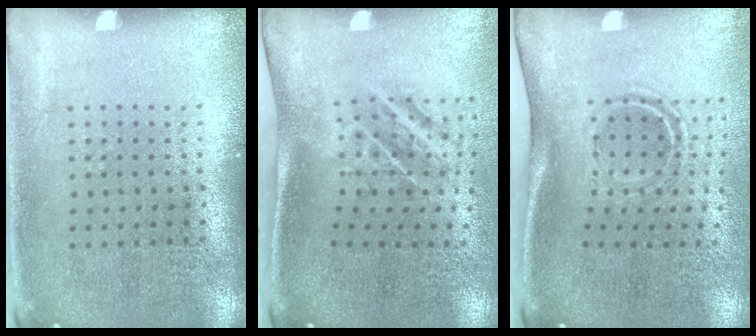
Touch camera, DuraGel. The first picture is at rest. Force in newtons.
{"total": 2.0, "press": 1.2, "slide": 1.7}
{"total": 1.8, "press": 1.1, "slide": 1.4}